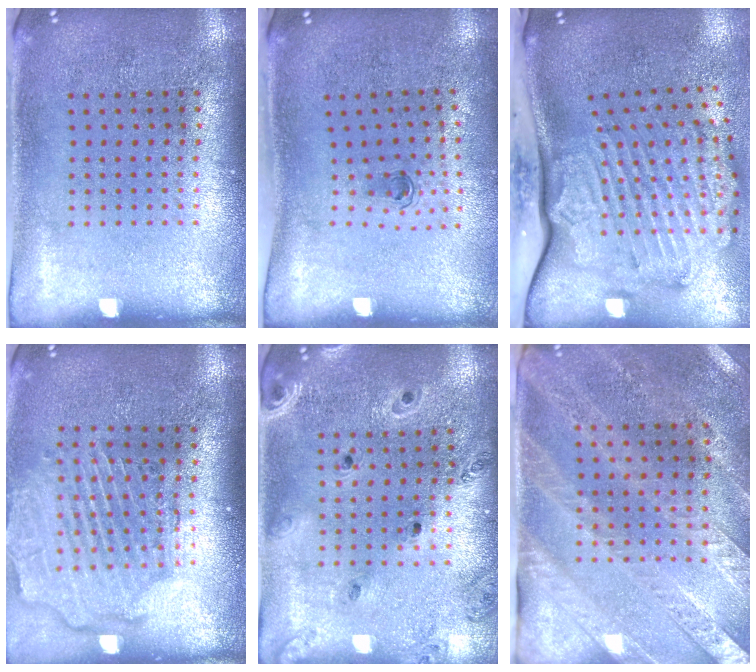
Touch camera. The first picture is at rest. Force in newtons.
{"total": 0.6, "press": 0.3, "slide": 0.5}
{"total": 3.6, "press": 2.5, "slide": 2.5}
{"total": 2.6, "press": 2.2, "slide": 1.4}
{"total": 0.6, "press": 0.6, "slide": 0.1}
{"total": 2.6, "press": 2.4, "slide": 1.2}